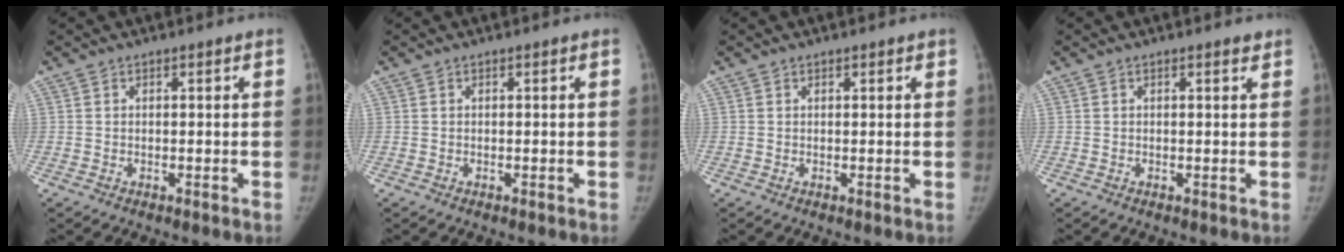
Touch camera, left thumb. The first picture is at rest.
{"total": 0.0}
{"total": 0.6, "force": [0.5, 0.3, 0.0], "torque": [0.004, -0.004, 0.004]}
{"total": 0.7, "force": [0.6, 0.2, 0.3], "torque": [-0.005, -0.004, 0.007]}